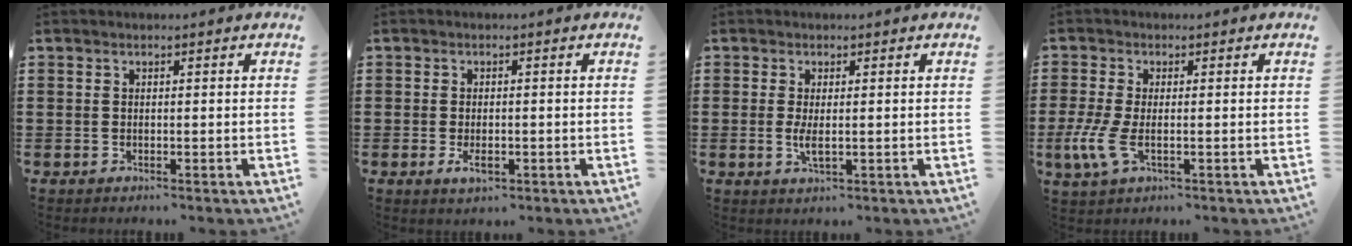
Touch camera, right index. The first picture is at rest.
{"total": 2.3, "force": [-0.7, 0.8, 2.1], "torque": [-0.047, -0.008, -0.014]}
{"total": 2.5, "force": [-0.1, 0.6, 2.5], "torque": [-0.053, -0.006, -0.004]}
{"total": 5.0, "force": [-1.4, 1.9, 4.4], "torque": [-0.112, -0.015, -0.030]}